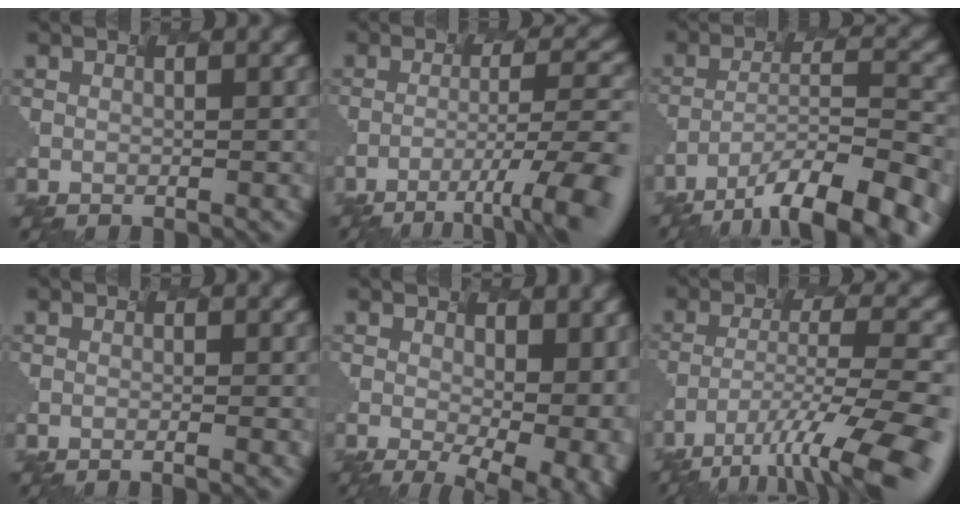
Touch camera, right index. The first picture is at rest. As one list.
[{"total": 8.6, "force": [-5.8, 0.5, 6.3], "torque": [-0.116, -0.002, -0.057]}, {"total": 12.0, "force": [-9.9, 1.9, 6.4], "torque": [-0.135, -0.009, -0.127]}, {"total": 1.1, "force": [-0.7, 0.0, 0.9], "torque": [-0.012, -0.002, -0.004]}, {"total": 7.0, "force": [-0.6, 3.4, 6.1], "torque": [-0.071, -0.028, 0.037]}, {"total": 10.4, "force": [-8.1, 1.0, 6.4], "torque": [-0.139, -0.008, -0.107]}]